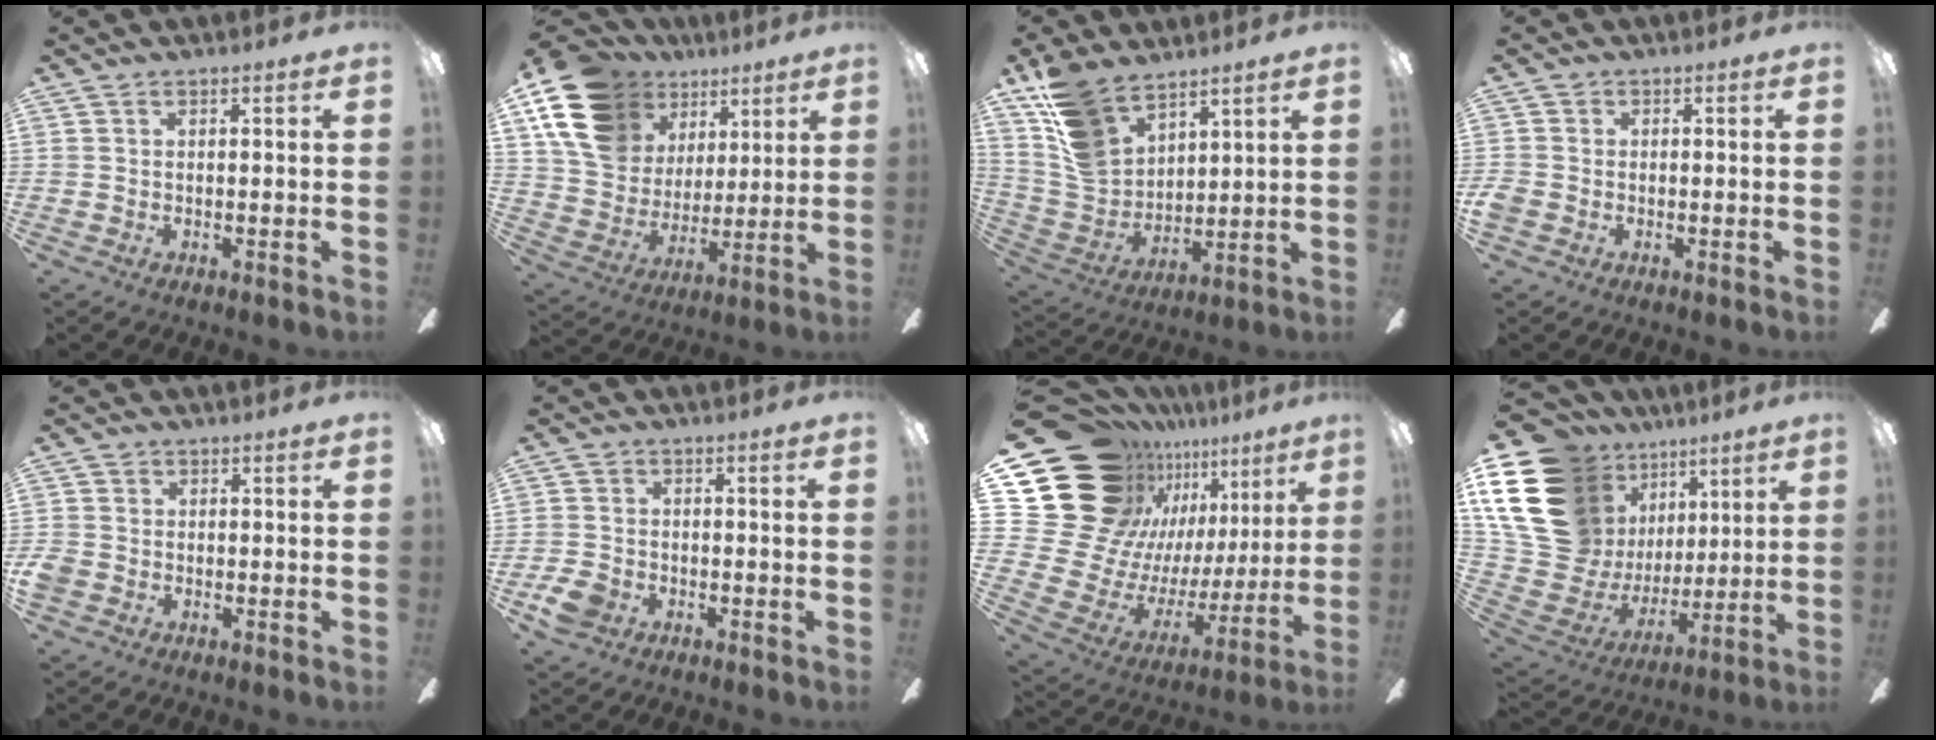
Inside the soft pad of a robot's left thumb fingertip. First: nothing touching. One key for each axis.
{"total": 18.2, "fx": 9.9, "fy": 12.9, "fz": 8.3, "tx": -0.178, "ty": -0.032, "tz": 0.191}
{"total": 14.4, "fx": 10.2, "fy": 8.3, "fz": 6.0, "tx": -0.131, "ty": -0.048, "tz": 0.203}
{"total": 2.7, "fx": -0.9, "fy": 2.3, "fz": 1.2, "tx": -0.016, "ty": 0.008, "tz": -0.016}
{"total": 3.4, "fx": -1.1, "fy": 2.9, "fz": 1.5, "tx": -0.028, "ty": 0.008, "tz": -0.020}
{"total": 5.5, "fx": -2.7, "fy": 4.1, "fz": 2.5, "tx": -0.063, "ty": 0.013, "tz": -0.052}
{"total": 24.7, "fx": 14.7, "fy": 15.9, "fz": 11.8, "tx": -0.225, "ty": -0.127, "tz": 0.309}
{"total": 23.2, "fx": 10.7, "fy": 17.4, "fz": 11.0, "tx": -0.244, "ty": -0.082, "tz": 0.232}